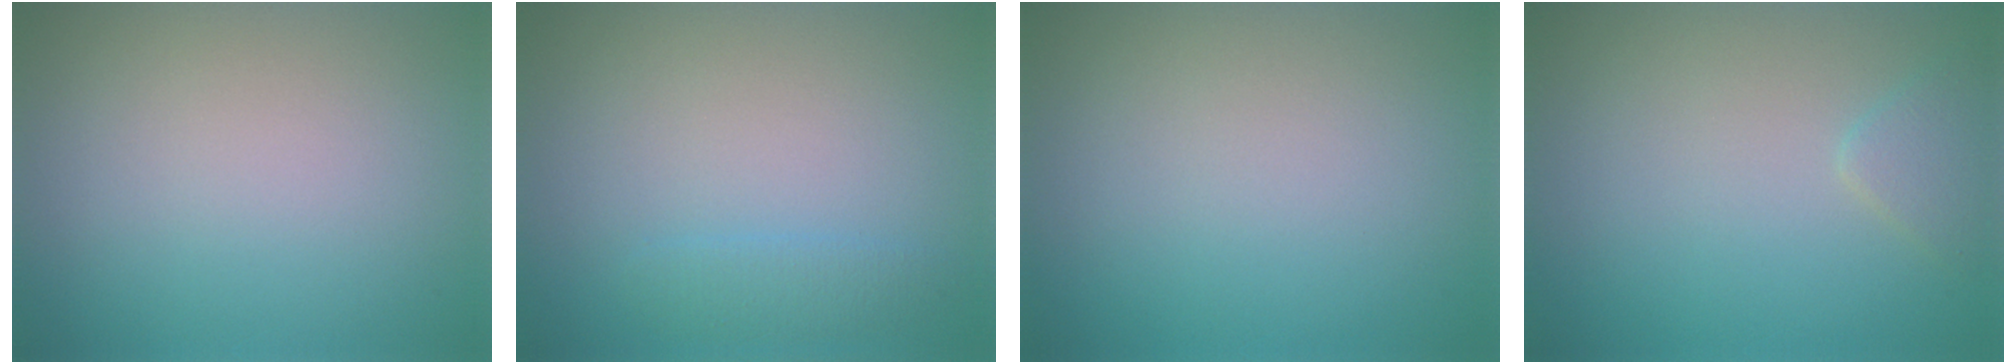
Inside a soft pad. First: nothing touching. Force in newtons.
{"total": 1.3, "press": 1.3, "slide": 0.1}
{"total": 0.0}
{"total": 1.4, "press": 1.4, "slide": 0.1}